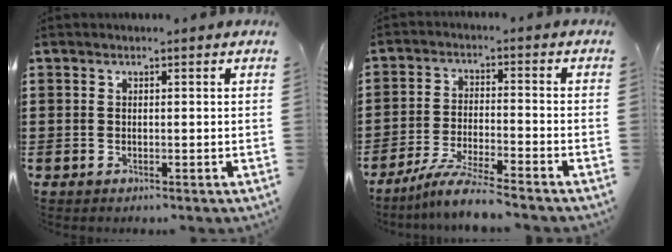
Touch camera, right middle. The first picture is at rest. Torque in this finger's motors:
{"motor_torque": [1.19, -0.94, 0.22, 0.13]}